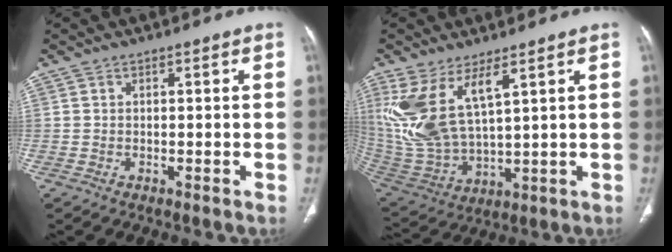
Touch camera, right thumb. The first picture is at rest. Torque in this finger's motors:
{"motor_torque": [0.18, 0.45, 1.35, 1.42, 0.21]}